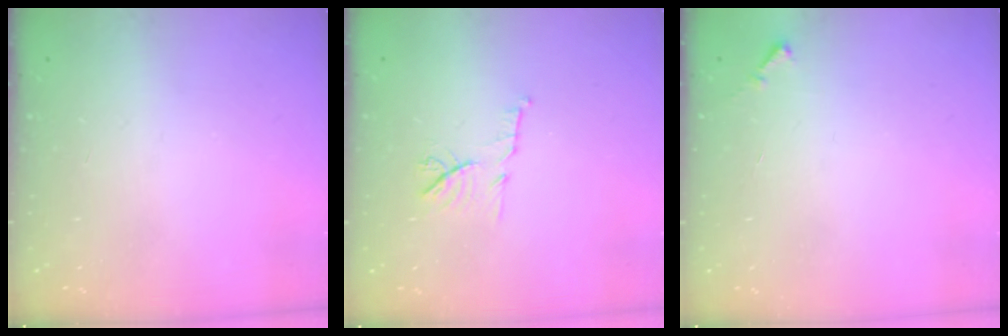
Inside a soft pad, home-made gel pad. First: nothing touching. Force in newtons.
{"total": 7.5, "press": 7.5, "slide": 0.7}
{"total": 4.4, "press": 4.4, "slide": 0.3}